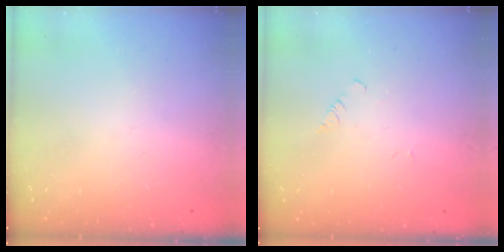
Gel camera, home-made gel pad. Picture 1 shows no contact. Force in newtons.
{"total": 1.0, "press": 0.9, "slide": 0.2}